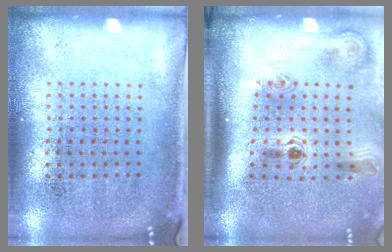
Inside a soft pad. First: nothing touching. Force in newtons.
{"total": 2.3, "press": 1.5, "slide": 1.7}